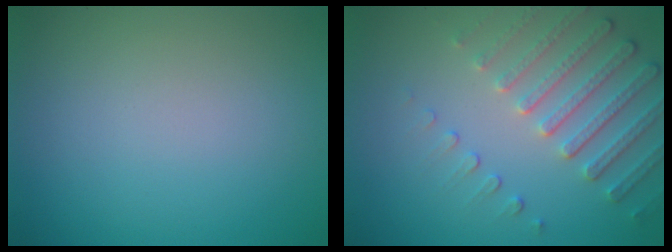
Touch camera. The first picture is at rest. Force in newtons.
{"total": 4.9, "press": 3.6, "slide": 3.3}